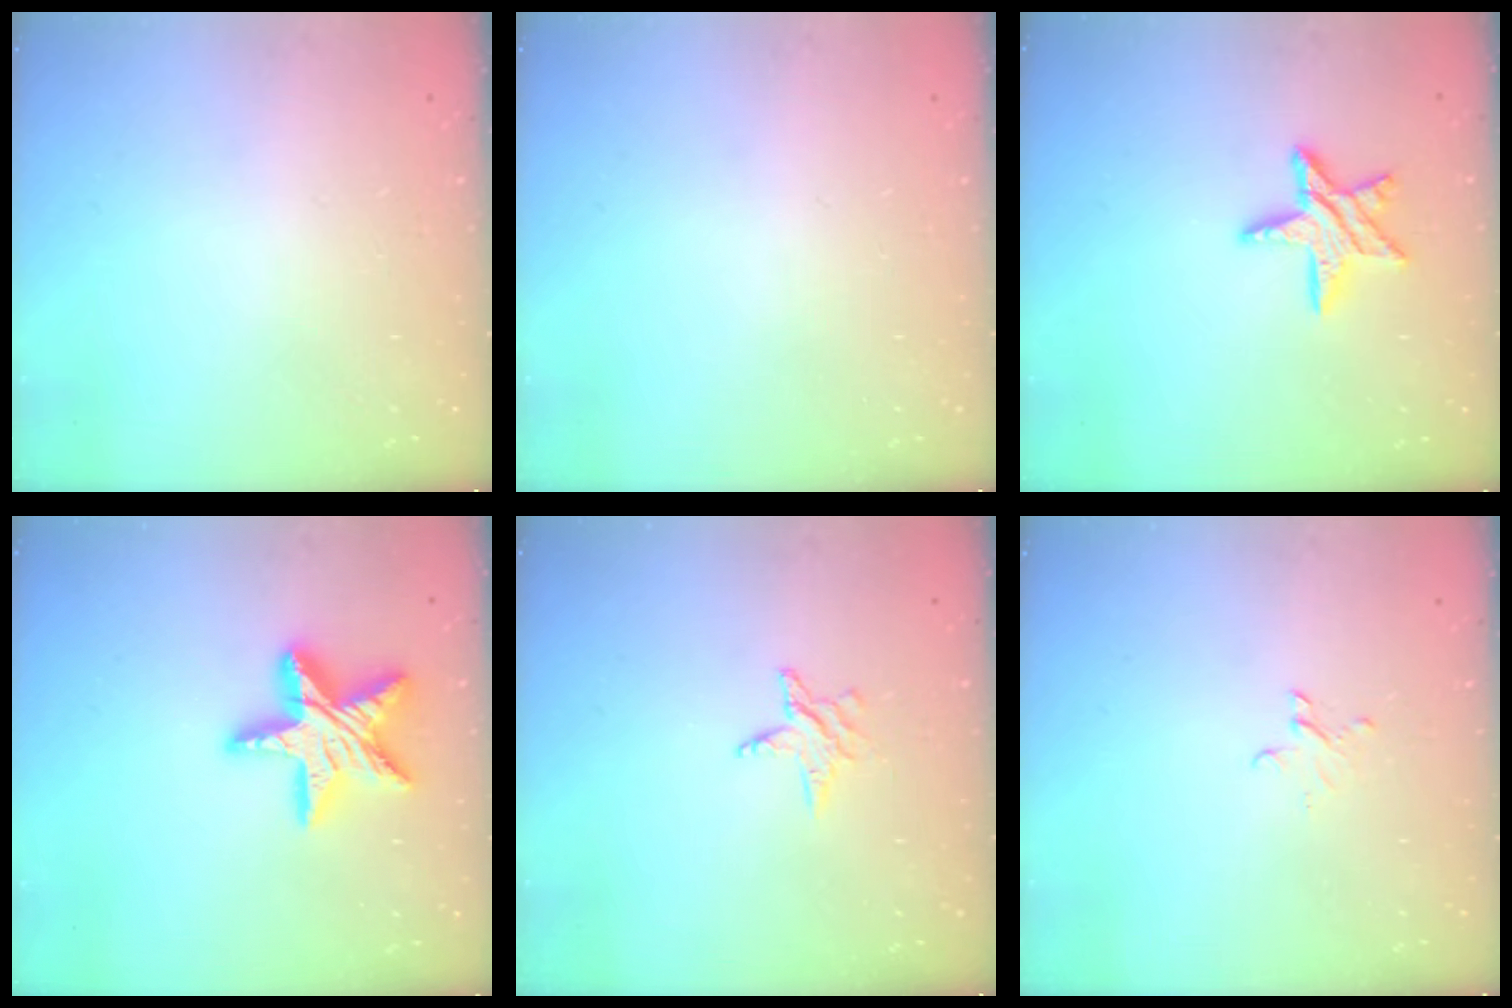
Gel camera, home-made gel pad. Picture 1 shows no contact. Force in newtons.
{"total": 0.0}
{"total": 9.8, "press": 9.8, "slide": 0.7}
{"total": 17.1, "press": 17.0, "slide": 1.5}
{"total": 3.9, "press": 3.9, "slide": 0.4}
{"total": 2.6, "press": 2.6, "slide": 0.2}